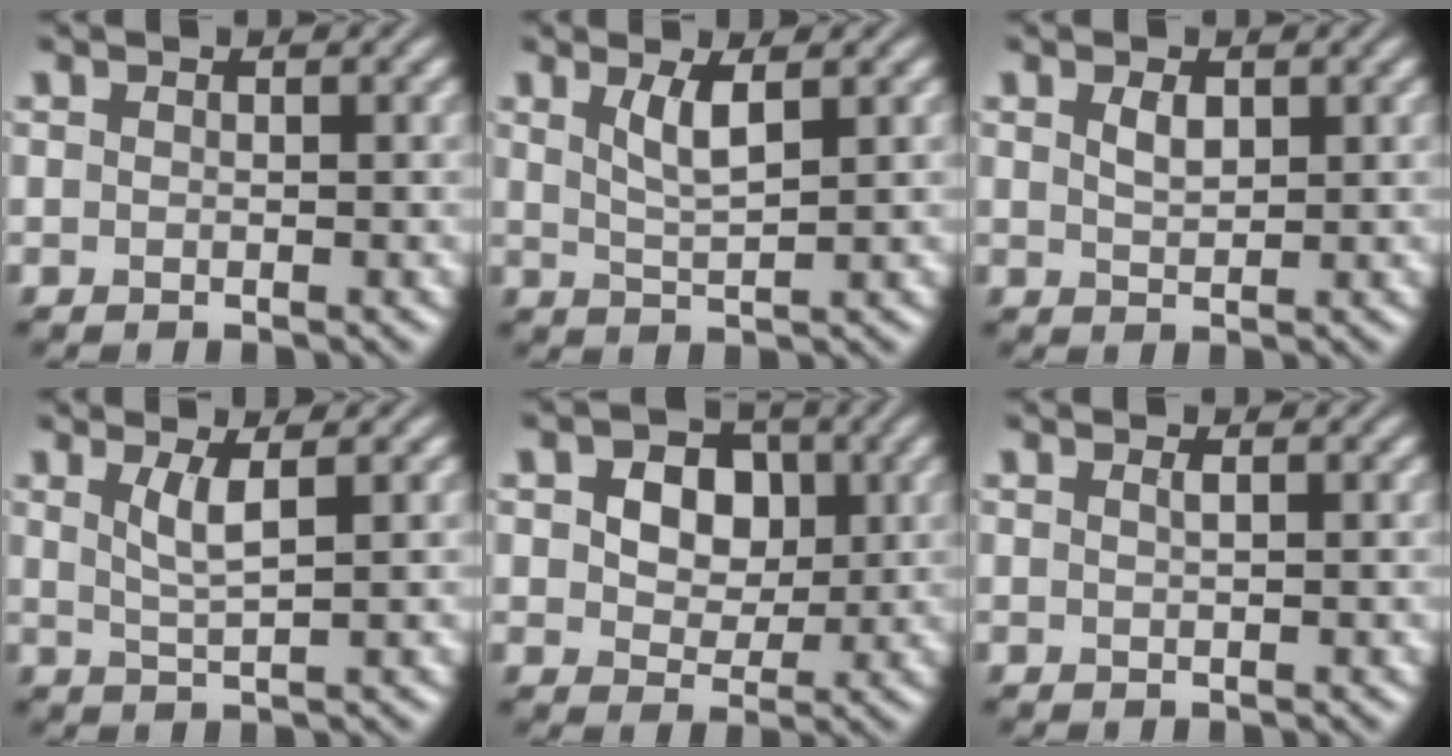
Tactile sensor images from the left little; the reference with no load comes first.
{"total": 2.6, "force": [1.2, 0.6, 2.2], "torque": [-0.044, -0.004, 0.025]}
{"total": 1.5, "force": [0.8, 0.7, 1.1], "torque": [-0.023, 0.000, 0.018]}
{"total": 2.5, "force": [1.0, 0.5, 2.2], "torque": [-0.043, -0.004, 0.020]}
{"total": 6.9, "force": [2.0, 5.0, 4.3], "torque": [-0.071, 0.017, 0.016]}
{"total": 0.7, "force": [0.3, 0.2, 0.6], "torque": [-0.008, 0.003, 0.004]}